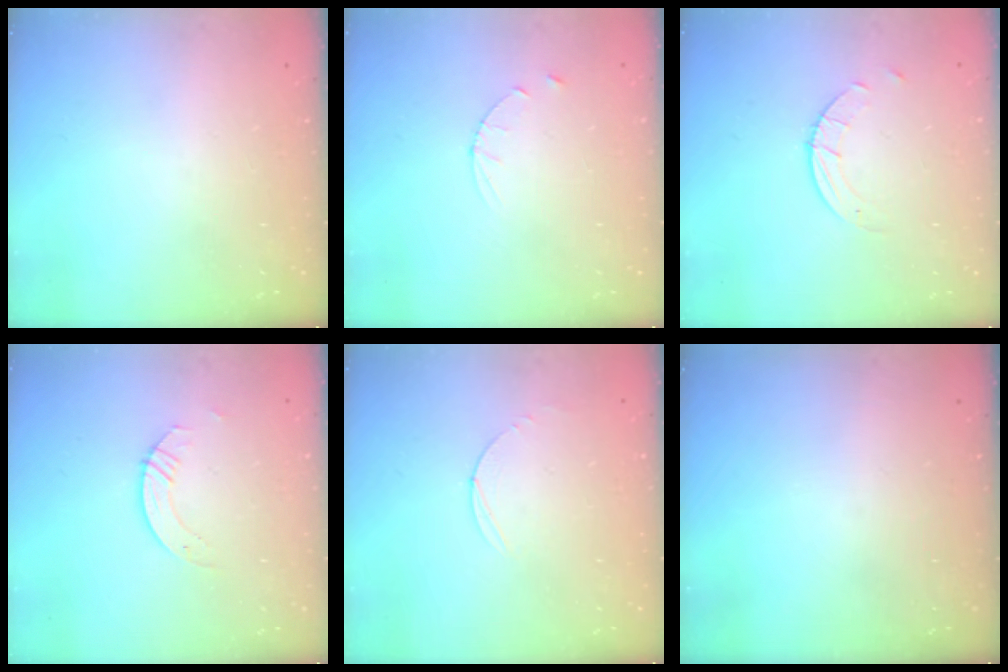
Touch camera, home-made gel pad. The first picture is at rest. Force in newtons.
{"total": 3.0, "press": 2.9, "slide": 0.4}
{"total": 4.0, "press": 4.0, "slide": 0.4}
{"total": 2.8, "press": 2.8, "slide": 0.2}
{"total": 3.0, "press": 3.0, "slide": 0.3}
{"total": 0.0}